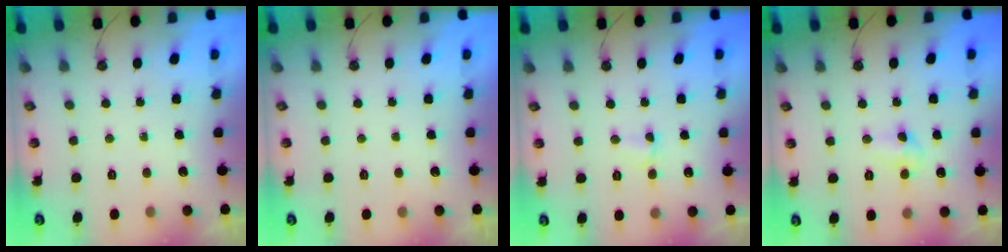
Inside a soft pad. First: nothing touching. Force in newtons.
{"total": 0.0}
{"total": 2.2, "press": 2.2, "slide": 0.5}
{"total": 3.5, "press": 3.4, "slide": 0.8}